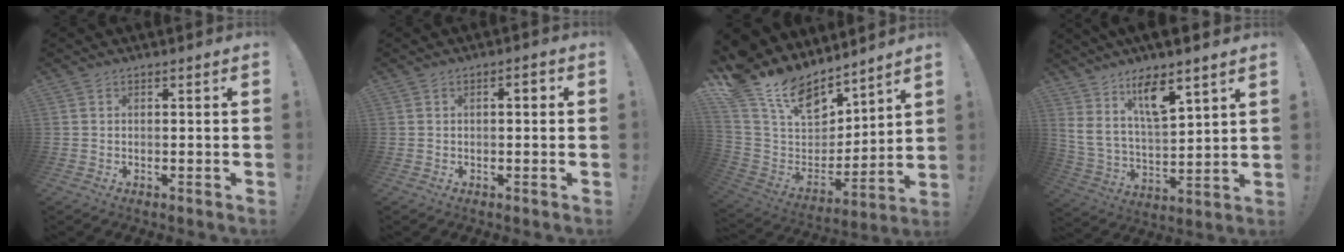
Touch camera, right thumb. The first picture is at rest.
{"total": 2.0, "force": [0.0, 0.9, 1.8], "torque": [-0.021, 0.003, -0.005]}
{"total": 18.4, "force": [12.9, 9.9, 8.7], "torque": [-0.173, -0.082, 0.248]}
{"total": 13.4, "force": [8.4, 4.4, 9.5], "torque": [-0.164, -0.049, 0.140]}